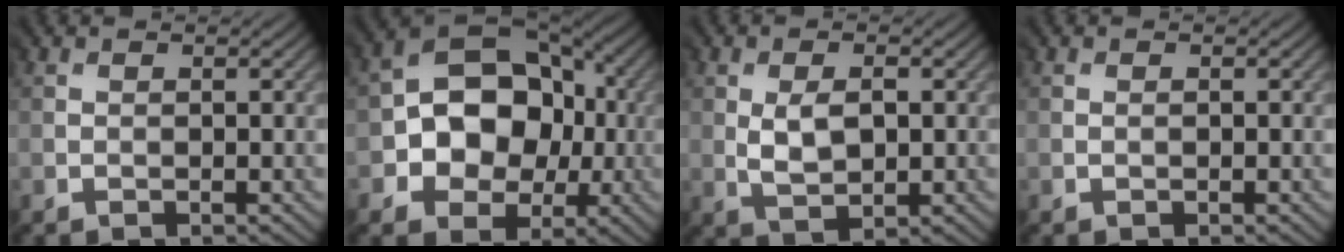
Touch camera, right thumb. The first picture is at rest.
{"total": 10.9, "force": [-0.9, 8.7, 6.5], "torque": [-0.100, 0.013, -0.030]}
{"total": 3.3, "force": [0.6, 2.1, 2.6], "torque": [-0.054, -0.002, 0.016]}
{"total": 0.0}